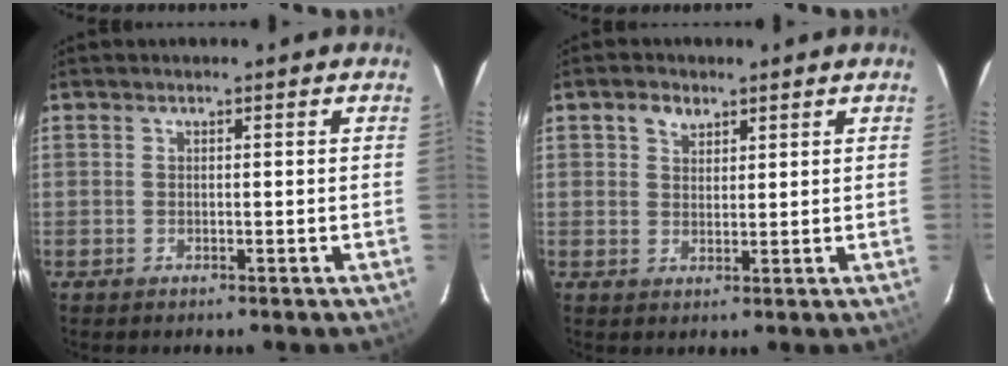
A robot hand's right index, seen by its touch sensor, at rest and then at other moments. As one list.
[{"total": 3.1, "force": [1.8, 2.2, 1.2], "torque": [-0.018, 0.010, 0.033]}]